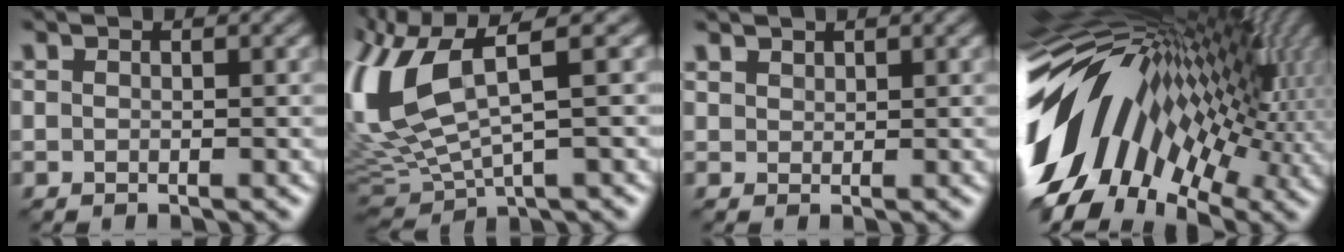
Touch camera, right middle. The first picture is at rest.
{"total": 10.4, "force": [2.0, 4.7, 9.1], "torque": [-0.229, -0.009, 0.040]}
{"total": 1.1, "force": [0.9, 0.6, 0.1], "torque": [-0.011, 0.000, 0.020]}
{"total": 16.8, "force": [-0.1, 8.9, 14.2], "torque": [-0.228, -0.001, -0.010]}